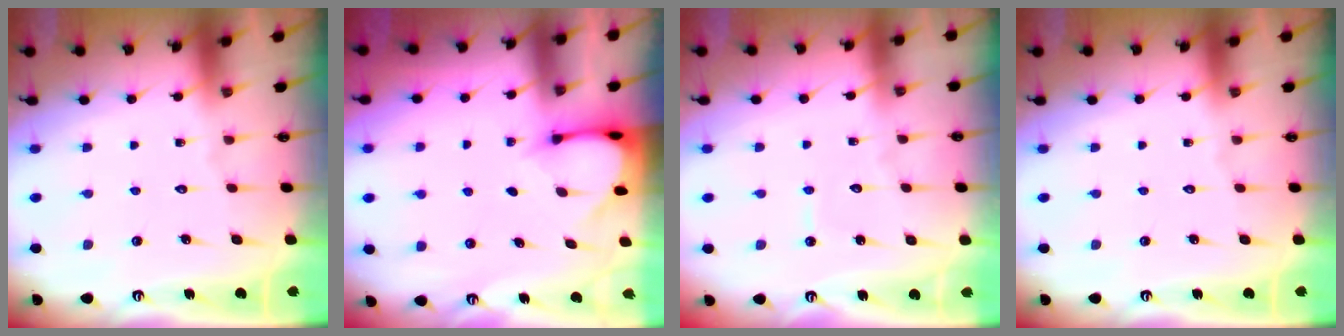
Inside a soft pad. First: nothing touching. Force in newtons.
{"total": 3.1, "press": 3.1, "slide": 0.2}
{"total": 2.8, "press": 2.8, "slide": 0.3}
{"total": 0.0}